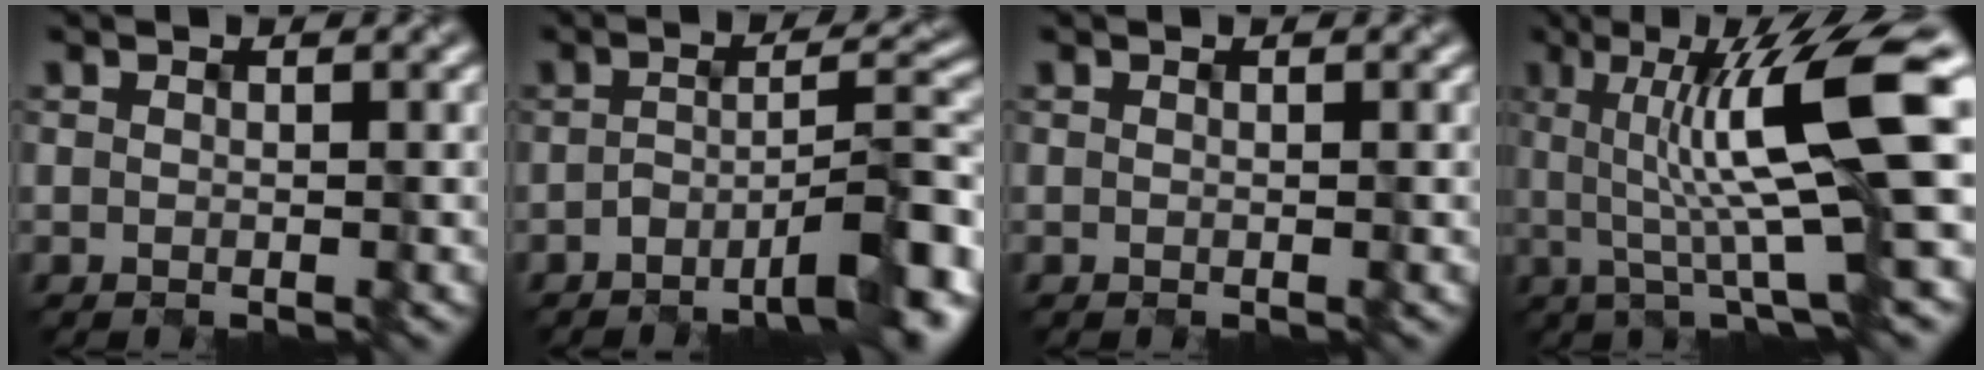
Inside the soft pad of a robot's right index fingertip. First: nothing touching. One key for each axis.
{"total": 7.4, "fx": -3.7, "fy": 1.6, "fz": 6.2, "tx": -0.086, "ty": 0.016, "tz": -0.058}
{"total": 0.0}
{"total": 10.8, "fx": 1.2, "fy": 2.0, "fz": 10.5, "tx": -0.160, "ty": 0.003, "tz": 0.027}